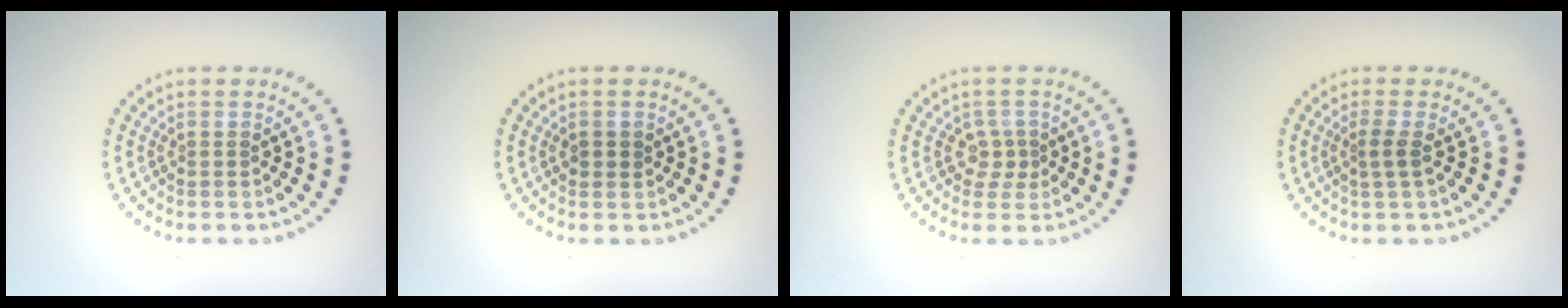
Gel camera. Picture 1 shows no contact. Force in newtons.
{"total": 1.2, "press": 1.1, "slide": 0.4}
{"total": 1.8, "press": 1.3, "slide": 1.2}
{"total": 1.4, "press": 1.1, "slide": 0.8}